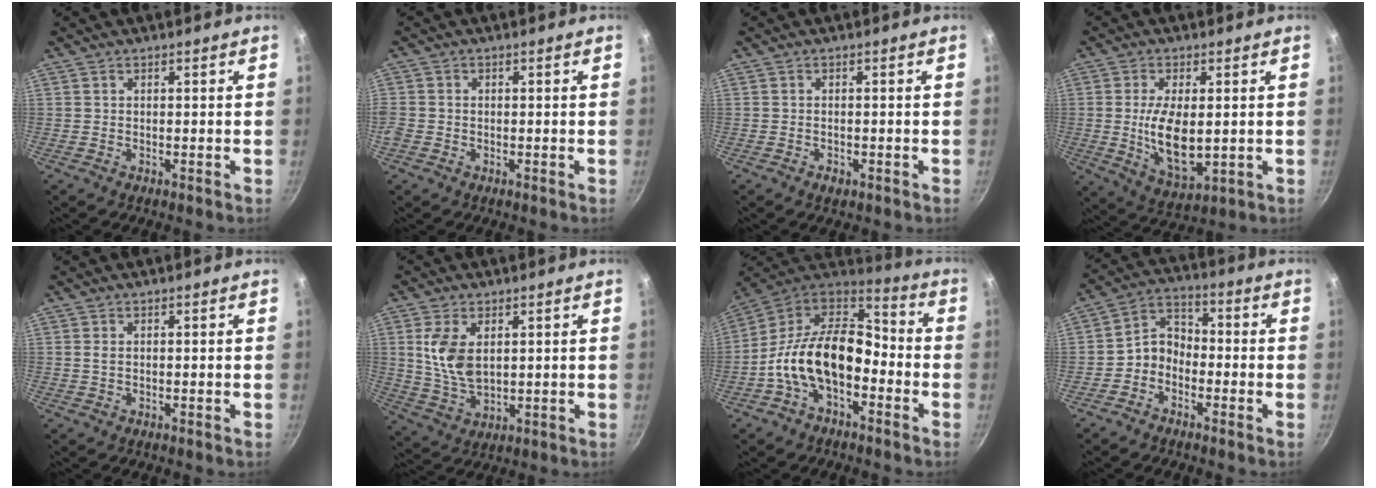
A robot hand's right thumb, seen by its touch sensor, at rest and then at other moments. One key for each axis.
{"total": 2.6, "fx": -0.9, "fy": 2.2, "fz": 1.1, "tx": -0.025, "ty": 0.002, "tz": -0.020}
{"total": 1.7, "fx": -0.9, "fy": 1.0, "fz": 1.1, "tx": -0.019, "ty": 0.003, "tz": -0.013}
{"total": 11.3, "fx": 0.1, "fy": 5.3, "fz": 9.9, "tx": -0.180, "ty": -0.013, "tz": 0.012}
{"total": 0.7, "fx": 0.1, "fy": 0.3, "fz": 0.6, "tx": -0.014, "ty": 0.000, "tz": 0.002}
{"total": 8.9, "fx": 2.2, "fy": 5.1, "fz": 7.0, "tx": -0.137, "ty": -0.018, "tz": 0.049}
{"total": 18.2, "fx": -4.9, "fy": 11.2, "fz": 13.5, "tx": -0.218, "ty": 0.064, "tz": -0.108}
{"total": 6.4, "fx": -2.6, "fy": 4.9, "fz": 3.2, "tx": -0.036, "ty": 0.043, "tz": -0.066}